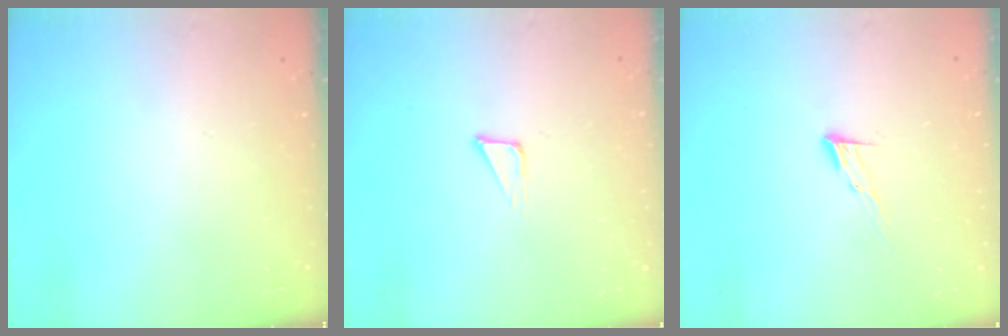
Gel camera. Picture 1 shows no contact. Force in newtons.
{"total": 3.3, "press": 3.2, "slide": 0.8}
{"total": 6.1, "press": 6.1, "slide": 0.6}